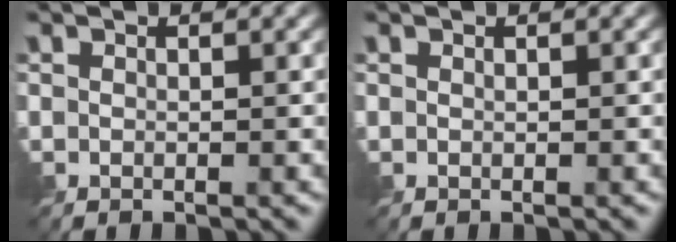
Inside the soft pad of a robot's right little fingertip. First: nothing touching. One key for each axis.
{"total": 0.0}